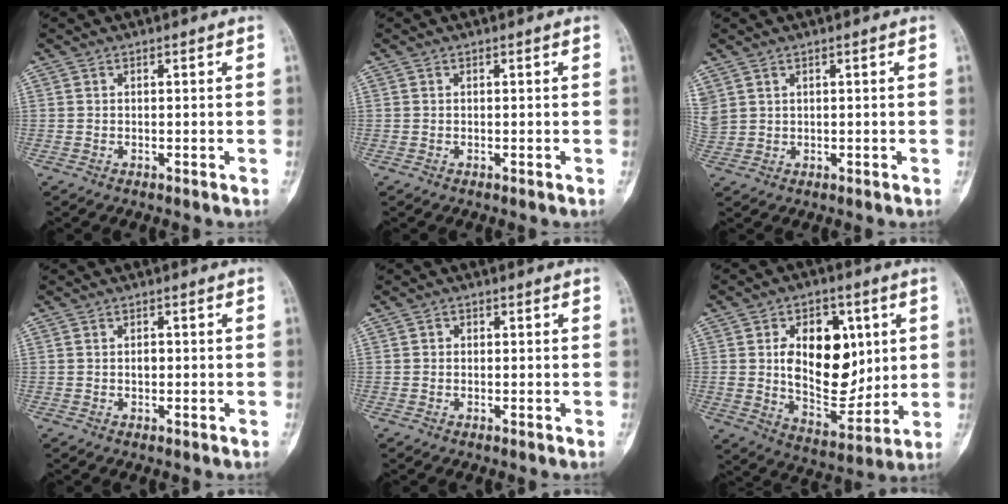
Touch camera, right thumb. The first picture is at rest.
{"total": 0.0}
{"total": 4.0, "force": [2.2, 2.7, 1.9], "torque": [-0.055, 0.004, 0.058]}
{"total": 1.1, "force": [-0.1, 0.7, 0.8], "torque": [-0.006, 0.001, -0.001]}
{"total": 0.8, "force": [0.0, 0.8, 0.2], "torque": [0.003, 0.002, -0.003]}
{"total": 17.8, "force": [3.5, 11.0, 13.5], "torque": [-0.152, -0.021, 0.067]}